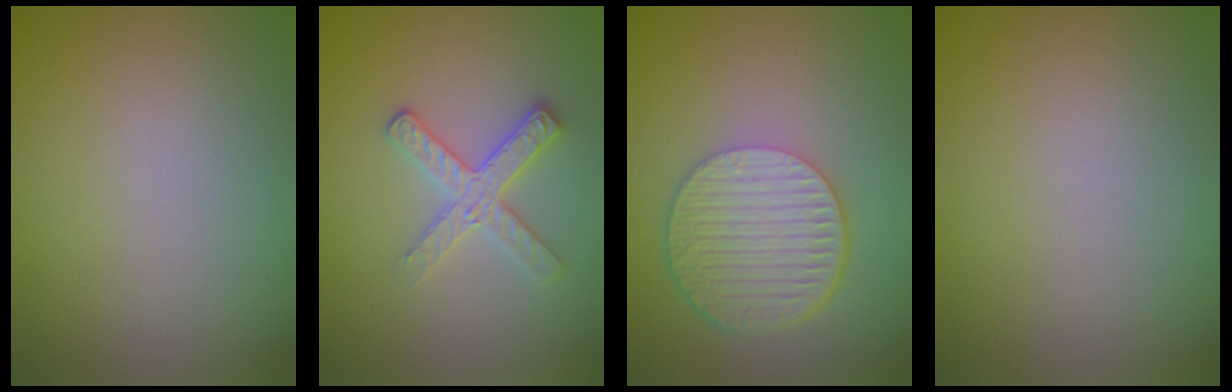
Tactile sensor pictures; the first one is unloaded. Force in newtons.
{"total": 2.9, "press": 2.8, "slide": 0.8}
{"total": 6.9, "press": 4.9, "slide": 4.9}
{"total": 0.0}